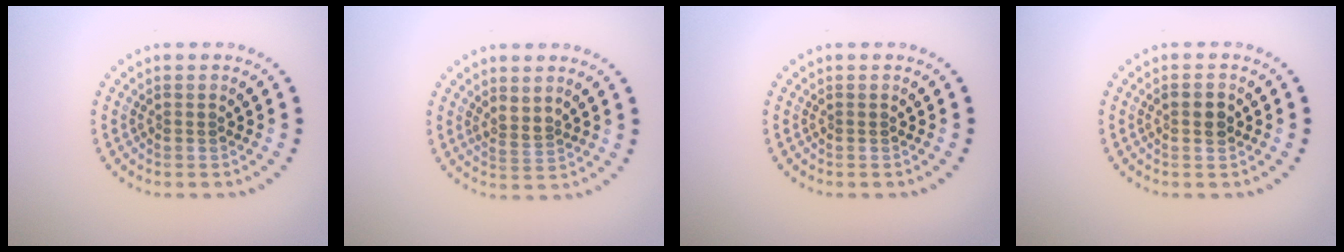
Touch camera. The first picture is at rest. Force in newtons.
{"total": 1.2, "press": 0.7, "slide": 1.0}
{"total": 0.0}
{"total": 1.5, "press": 1.5, "slide": 0.2}